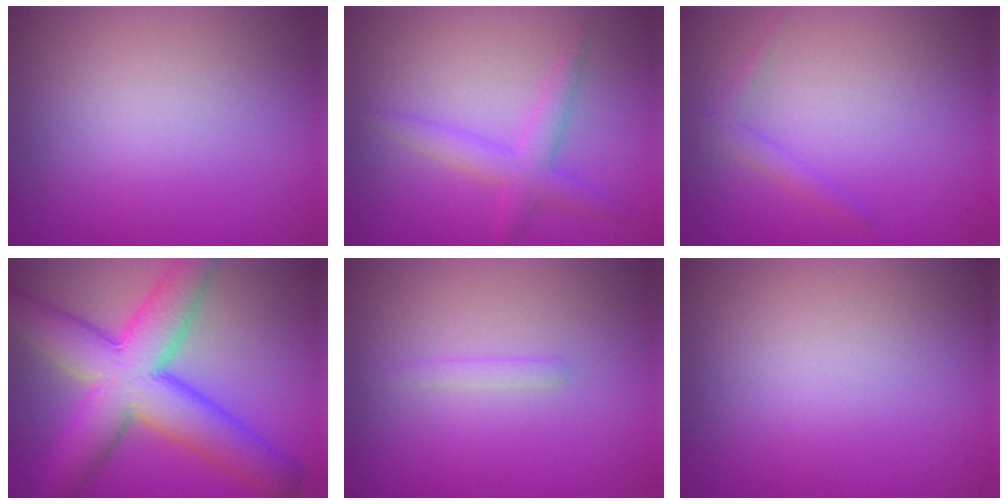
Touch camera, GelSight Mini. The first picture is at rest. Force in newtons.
{"total": 2.8, "press": 2.8, "slide": 0.1}
{"total": 1.3, "press": 1.3, "slide": 0.1}
{"total": 10.7, "press": 10.7, "slide": 0.3}
{"total": 0.8, "press": 0.8, "slide": 0.0}
{"total": 0.0}